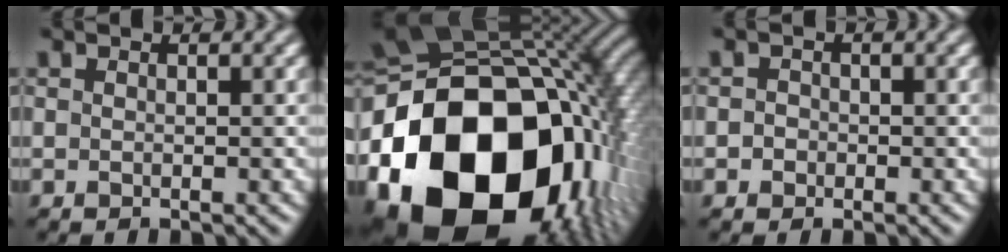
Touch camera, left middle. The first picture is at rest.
{"total": 22.9, "force": [-6.4, 16.4, 14.6], "torque": [-0.311, -0.033, -0.091]}
{"total": 1.2, "force": [-0.1, 1.1, 0.3], "torque": [0.008, 0.000, -0.013]}